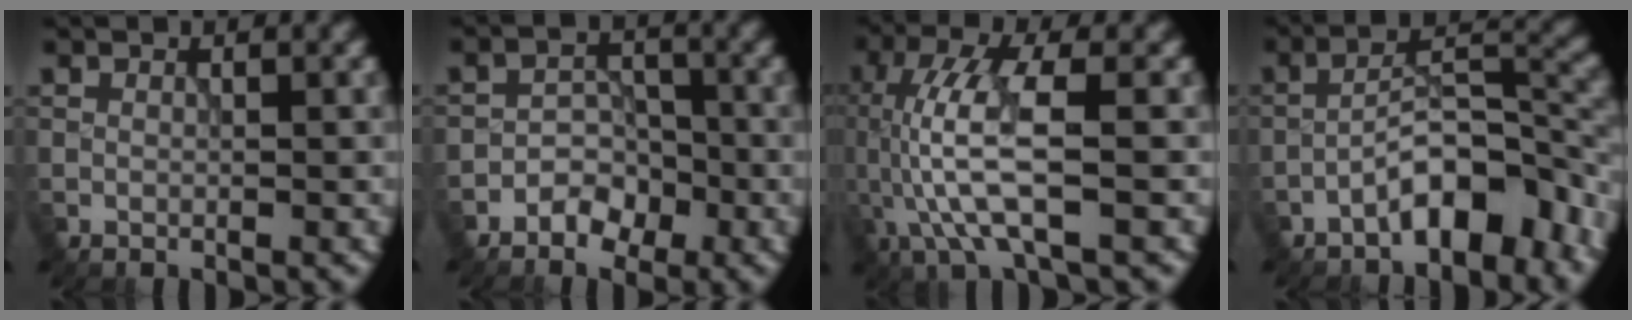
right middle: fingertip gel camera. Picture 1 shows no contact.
{"total": 2.7, "force": [-1.7, 1.8, 1.0], "torque": [-0.008, 0.010, -0.032]}
{"total": 7.5, "force": [-0.8, 2.0, 7.2], "torque": [-0.163, 0.012, -0.017]}
{"total": 6.6, "force": [-3.9, 2.3, 4.8], "torque": [-0.069, 0.020, -0.069]}